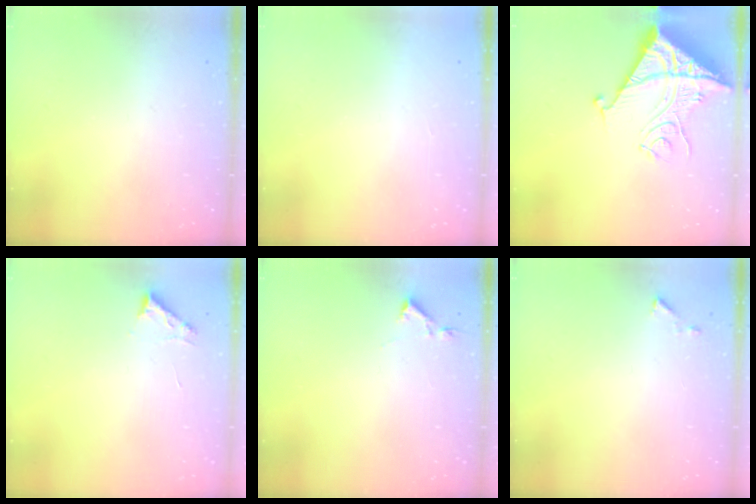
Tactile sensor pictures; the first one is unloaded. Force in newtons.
{"total": 1.6, "press": 1.6, "slide": 0.1}
{"total": 16.7, "press": 16.6, "slide": 1.8}
{"total": 2.7, "press": 2.7, "slide": 0.3}
{"total": 2.9, "press": 2.9, "slide": 0.5}
{"total": 5.3, "press": 5.2, "slide": 0.5}